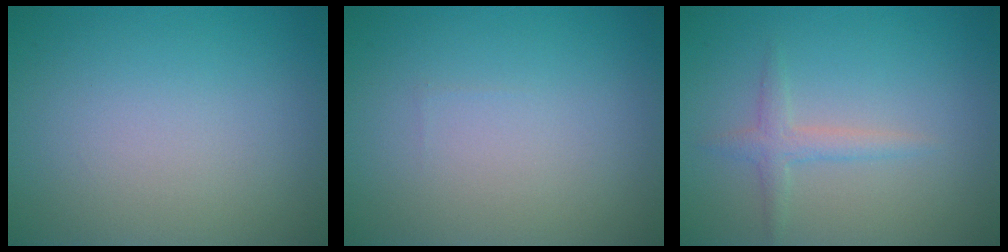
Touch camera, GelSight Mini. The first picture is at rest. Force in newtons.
{"total": 0.0}
{"total": 1.7, "press": 1.7, "slide": 0.1}